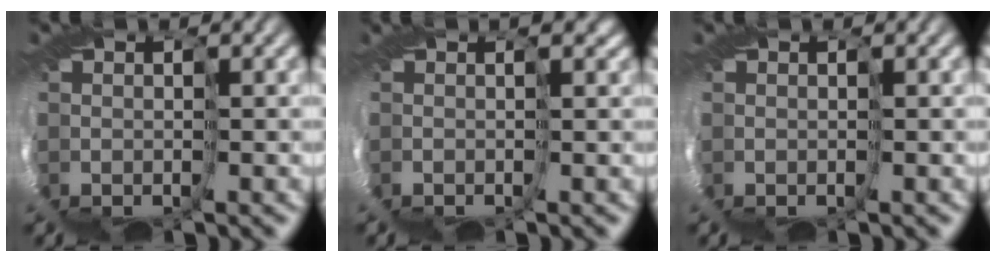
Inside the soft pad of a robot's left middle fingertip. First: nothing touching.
{"total": 2.4, "force": [-0.3, -1.8, -1.5], "torque": [0.024, -0.006, 0.005]}
{"total": 0.0}